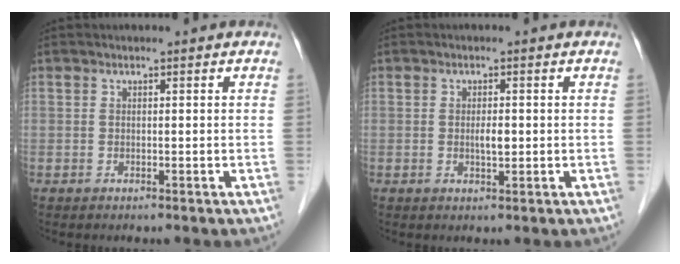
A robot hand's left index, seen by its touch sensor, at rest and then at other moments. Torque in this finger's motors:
{"motor_torque": [0.06, 0.05, 0.05, 0.01]}